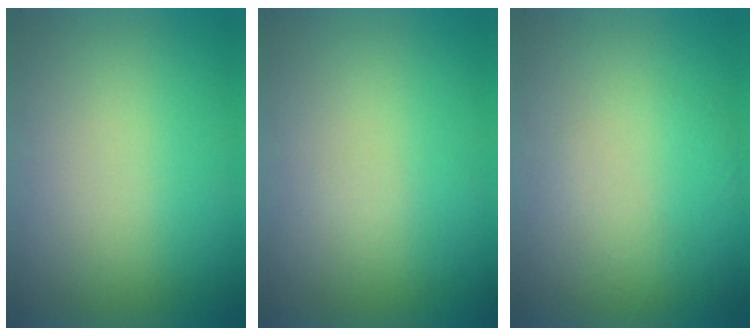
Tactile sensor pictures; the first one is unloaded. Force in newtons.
{"total": 1.3}
{"total": 1.2}